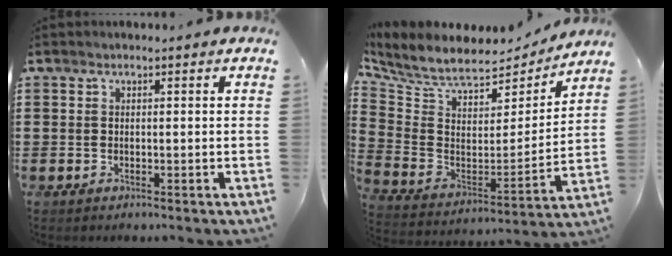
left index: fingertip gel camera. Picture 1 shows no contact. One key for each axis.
{"total": 7.7, "fx": 6.7, "fy": 2.6, "fz": 2.8, "tx": -0.092, "ty": -0.044, "tz": 0.115}